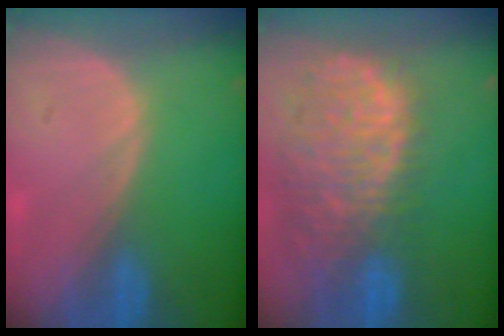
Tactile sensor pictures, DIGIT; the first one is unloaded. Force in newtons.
{"total": 13.5, "press": 11.1, "slide": 7.8}